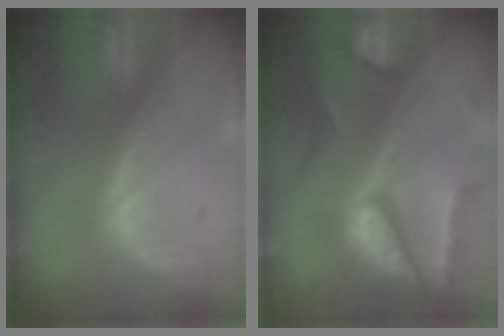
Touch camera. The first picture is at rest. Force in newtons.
{"total": 10.4, "press": 8.8, "slide": 5.5}